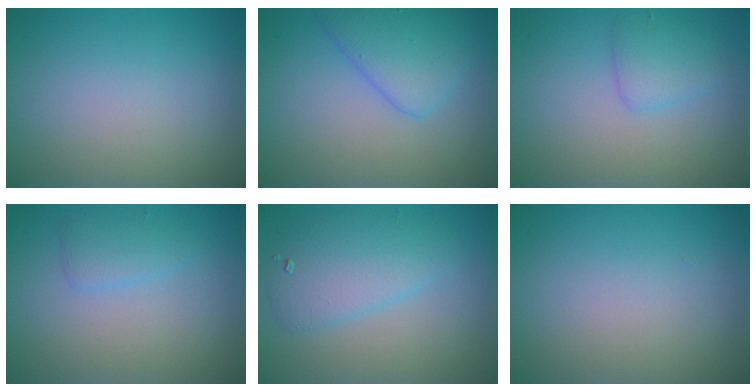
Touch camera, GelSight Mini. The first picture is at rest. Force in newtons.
{"total": 3.9, "press": 3.9, "slide": 0.3}
{"total": 2.2, "press": 2.2, "slide": 0.2}
{"total": 1.7, "press": 1.7, "slide": 0.1}
{"total": 4.1, "press": 4.1, "slide": 0.2}
{"total": 0.0}